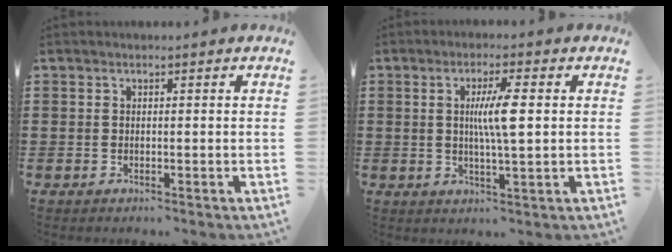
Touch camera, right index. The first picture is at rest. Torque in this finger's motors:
{"motor_torque": [1.00, 0.20, 0.40, 0.10]}